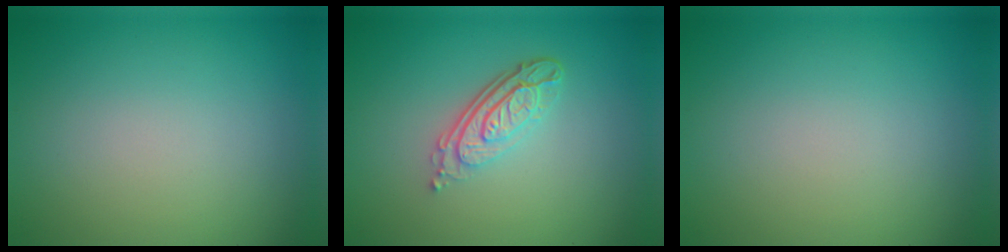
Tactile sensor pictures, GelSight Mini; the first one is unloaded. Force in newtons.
{"total": 4.1, "press": 2.9, "slide": 3.0}
{"total": 0.0}